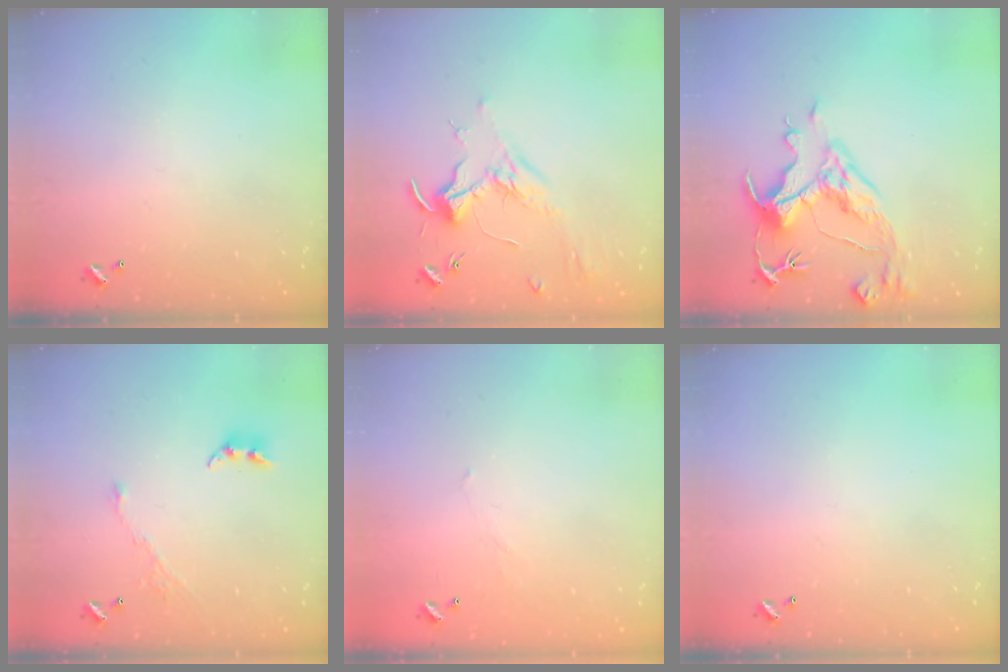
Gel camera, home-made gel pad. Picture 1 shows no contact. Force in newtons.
{"total": 1.8, "press": 1.6, "slide": 0.8}
{"total": 7.1, "press": 6.9, "slide": 1.4}
{"total": 5.4, "press": 5.3, "slide": 0.7}
{"total": 6.0, "press": 6.0, "slide": 0.9}
{"total": 0.0}